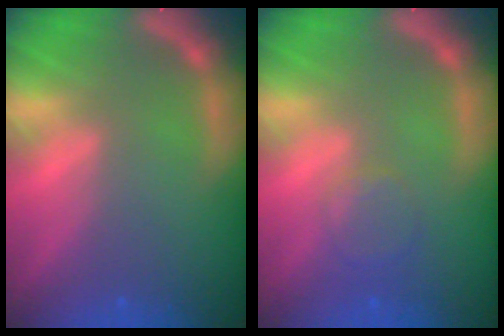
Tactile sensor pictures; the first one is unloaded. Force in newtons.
{"total": 2.4}